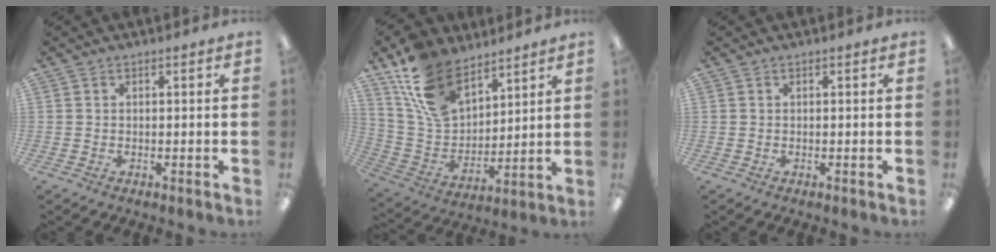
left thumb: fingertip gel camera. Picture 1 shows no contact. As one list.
[{"total": 16.2, "force": [10.8, 9.1, 8.0], "torque": [-0.166, -0.043, 0.209]}, {"total": 0.0}]